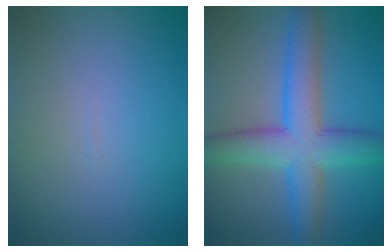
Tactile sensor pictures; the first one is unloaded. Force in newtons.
{"total": 7.6, "press": 7.6, "slide": 0.1}